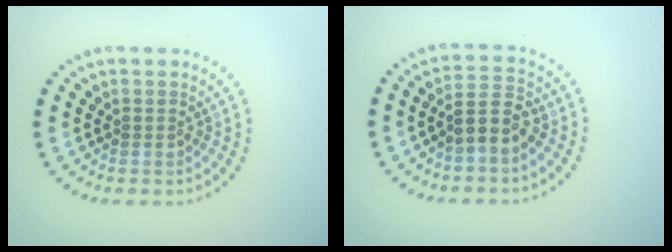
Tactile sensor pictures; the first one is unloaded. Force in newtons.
{"total": 2.9, "press": 2.7, "slide": 1.1}